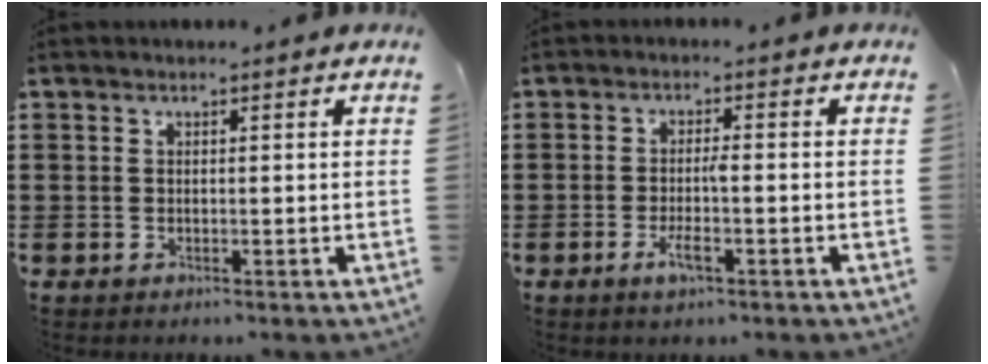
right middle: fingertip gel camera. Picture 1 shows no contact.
{"total": 3.2, "force": [-1.2, 0.6, 2.9], "torque": [-0.056, -0.001, -0.024]}